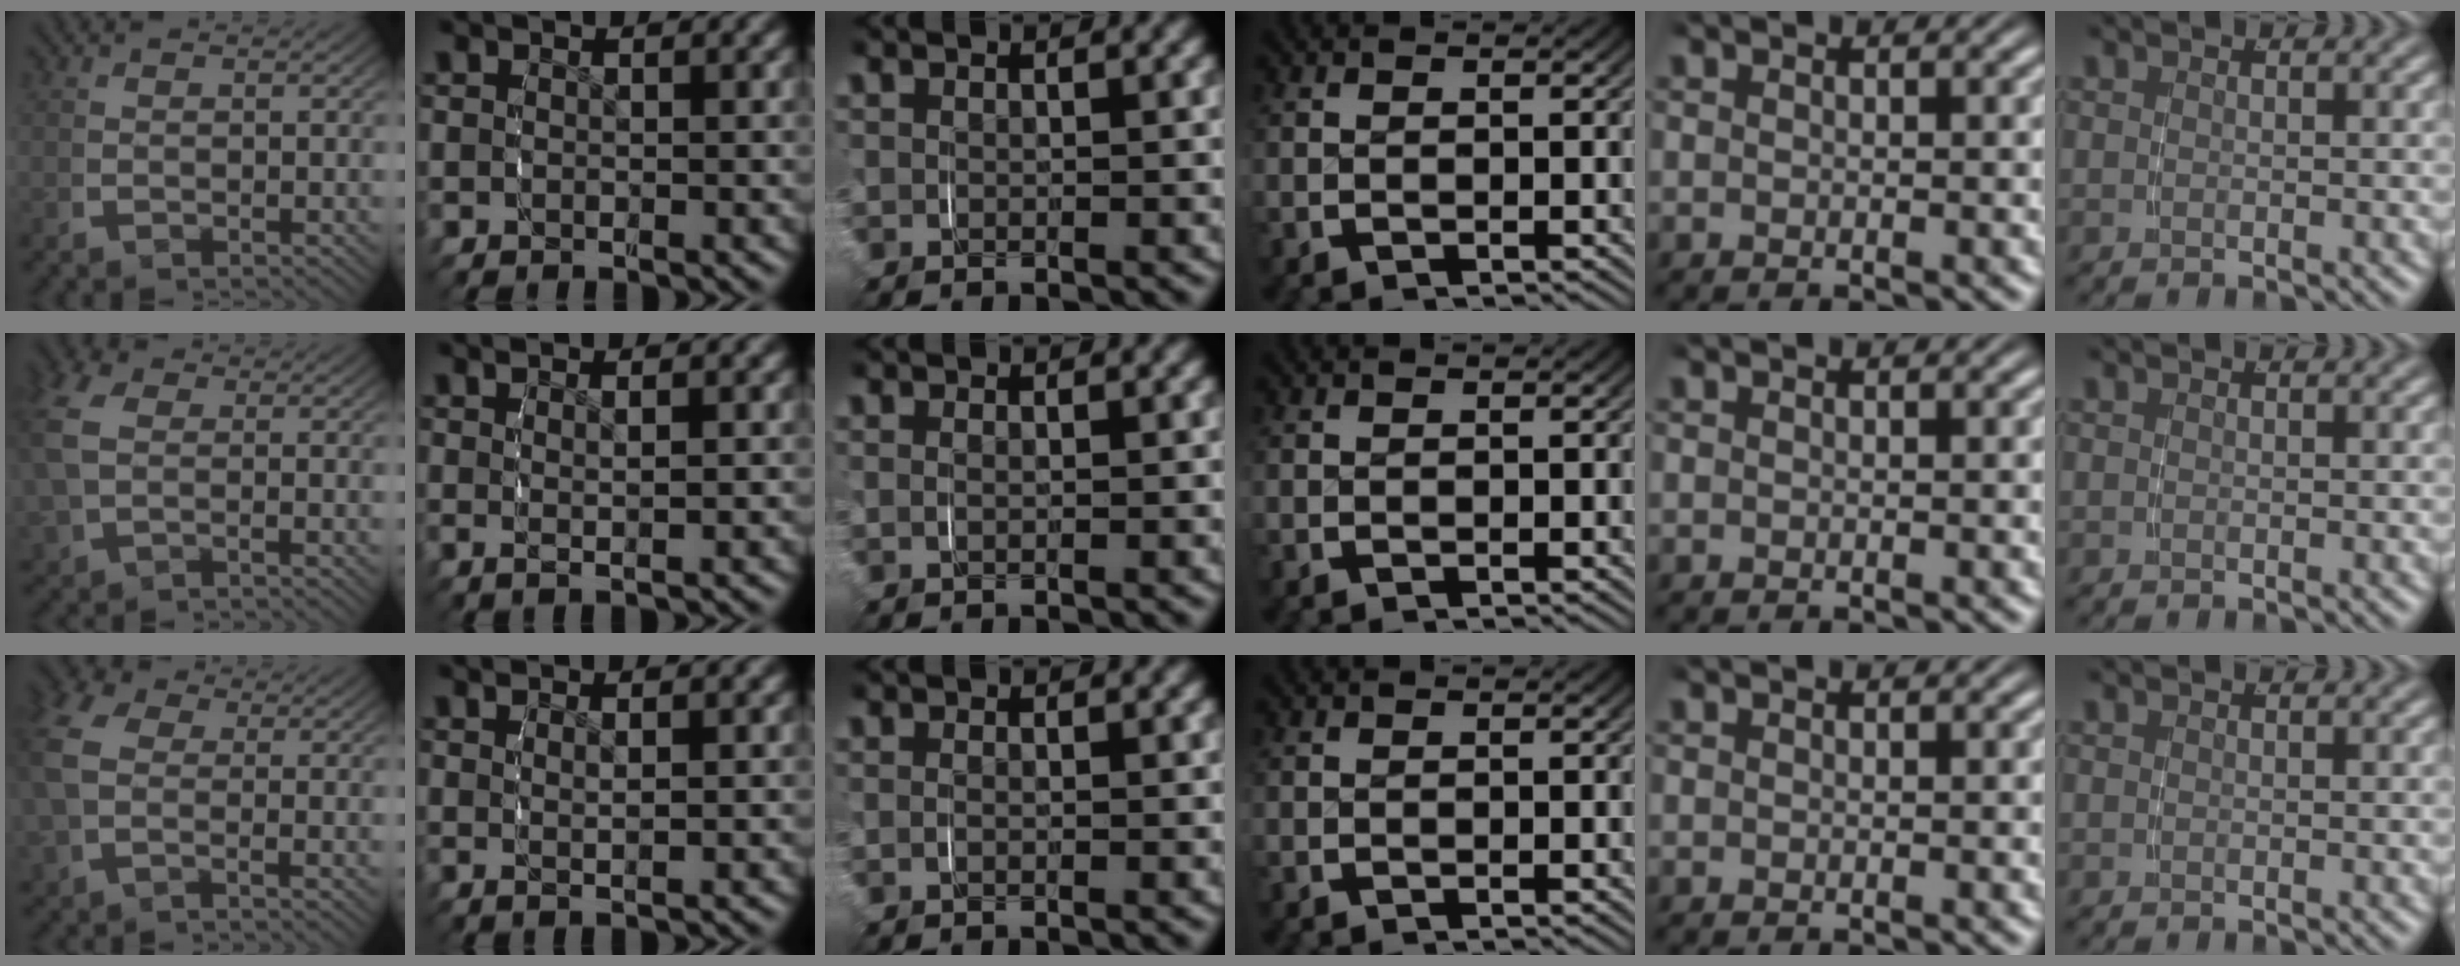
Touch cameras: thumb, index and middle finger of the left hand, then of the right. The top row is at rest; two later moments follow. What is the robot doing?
{"motion": "grasp_and_lifting", "object": "jacket"}